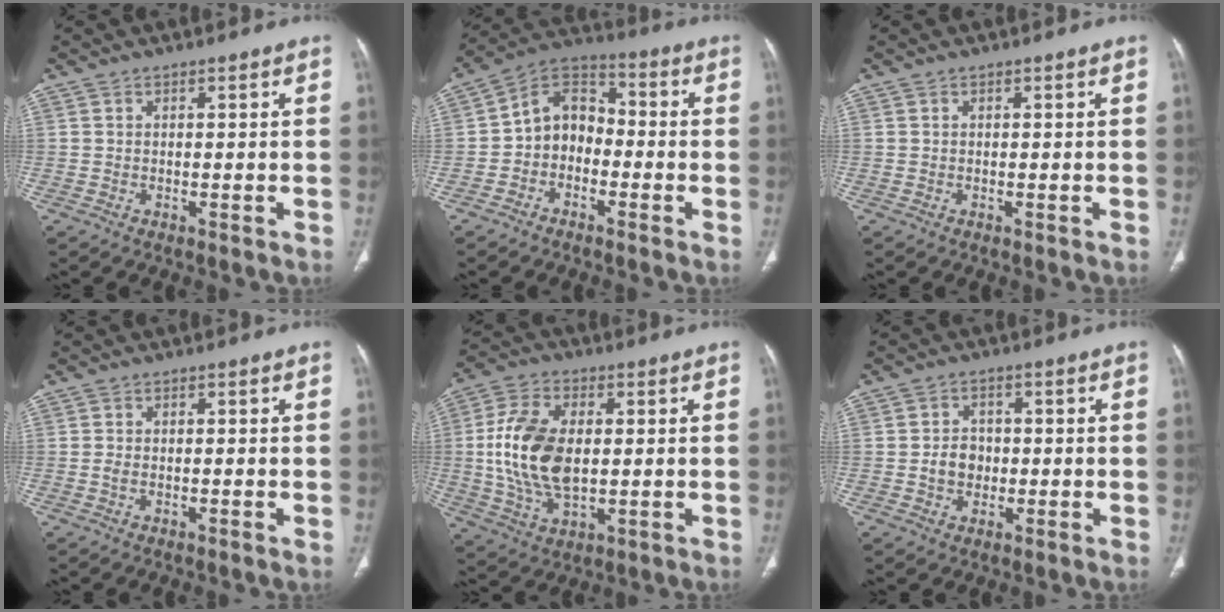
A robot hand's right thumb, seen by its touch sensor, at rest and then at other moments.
{"total": 9.1, "force": [-2.0, 7.1, 5.2], "torque": [-0.056, 0.040, -0.056]}
{"total": 0.0}
{"total": 0.9, "force": [-0.2, 0.6, 0.7], "torque": [-0.016, 0.000, -0.004]}
{"total": 15.2, "force": [0.5, 8.9, 12.3], "torque": [-0.241, 0.000, 0.013]}
{"total": 4.5, "force": [-0.5, 3.9, 2.1], "torque": [-0.017, 0.012, -0.011]}